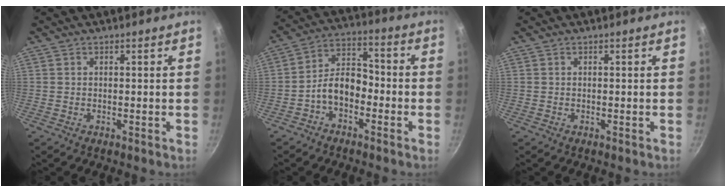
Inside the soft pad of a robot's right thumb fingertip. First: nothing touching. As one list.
[{"total": 8.6, "force": [-3.0, 5.5, 5.9], "torque": [-0.090, 0.043, -0.066]}, {"total": 0.0}]